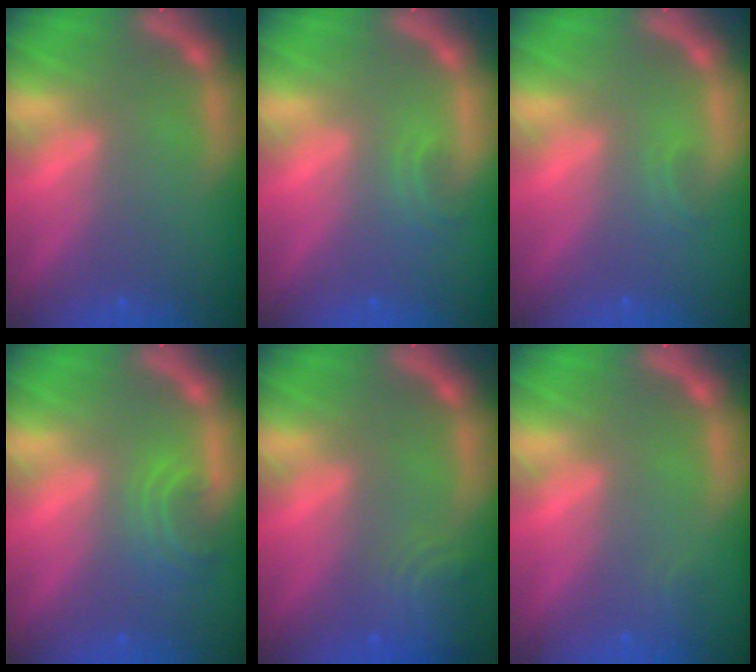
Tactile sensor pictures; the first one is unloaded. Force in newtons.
{"total": 1.4}
{"total": 0.9}
{"total": 2.9}
{"total": 4.0}
{"total": 0.9}